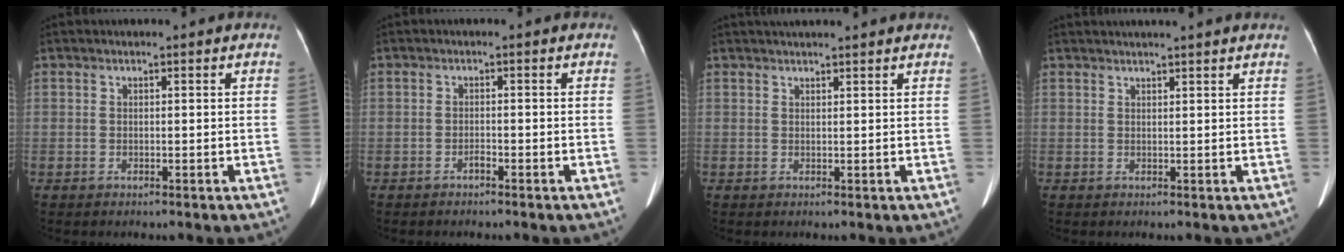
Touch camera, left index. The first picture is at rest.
{"total": 0.9, "force": [-0.8, 0.1, 0.4], "torque": [-0.008, 0.002, -0.014]}
{"total": 6.6, "force": [6.0, 0.2, 2.6], "torque": [-0.030, 0.034, 0.073]}
{"total": 5.5, "force": [5.0, -0.6, 2.2], "torque": [-0.024, 0.027, 0.057]}